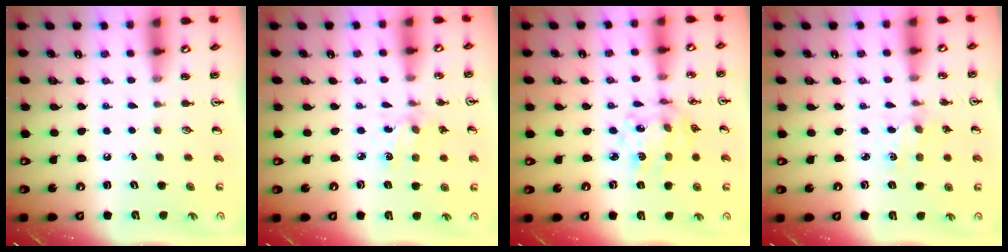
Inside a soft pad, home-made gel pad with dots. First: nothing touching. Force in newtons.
{"total": 2.8, "press": 2.7, "slide": 0.7}
{"total": 9.0, "press": 8.6, "slide": 2.8}
{"total": 1.1, "press": 1.1, "slide": 0.3}